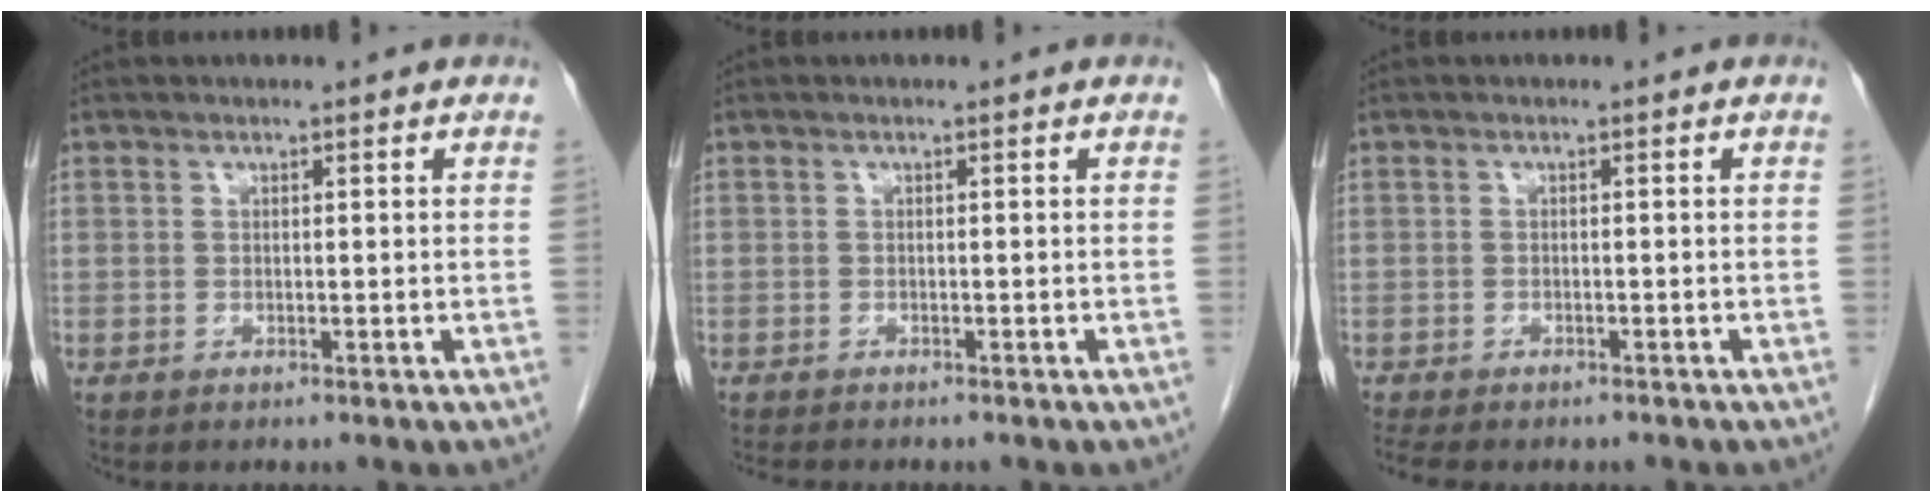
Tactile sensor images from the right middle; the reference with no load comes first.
{"total": 3.4, "force": [-3.0, 0.7, 1.5], "torque": [-0.023, -0.007, -0.042]}
{"total": 6.7, "force": [-5.6, 2.1, 3.0], "torque": [-0.044, -0.005, -0.076]}